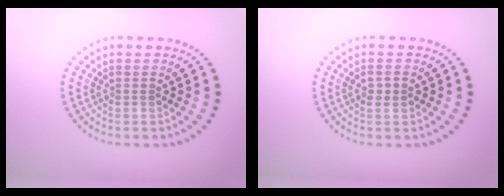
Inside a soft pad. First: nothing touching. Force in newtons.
{"total": 1.2, "press": 1.1, "slide": 0.1}